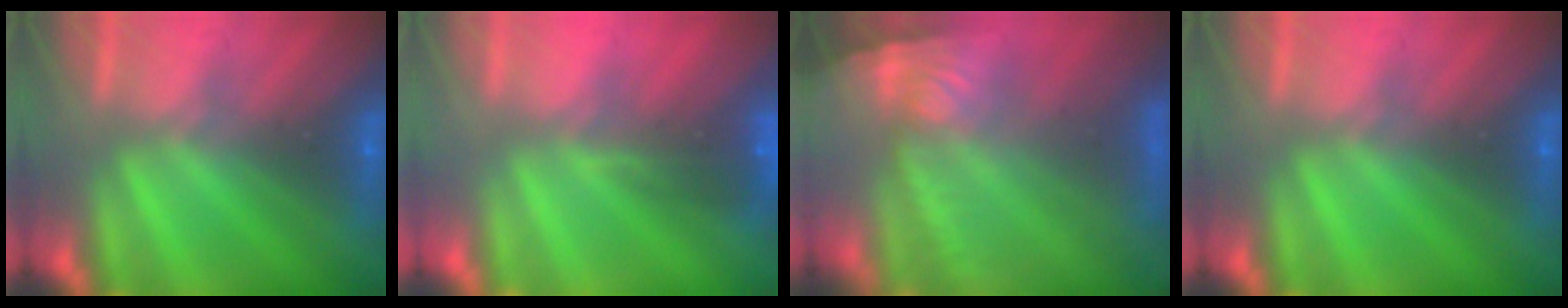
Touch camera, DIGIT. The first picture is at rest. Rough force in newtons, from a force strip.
{"total": 4.6}
{"total": 7.2}
{"total": 0.0}